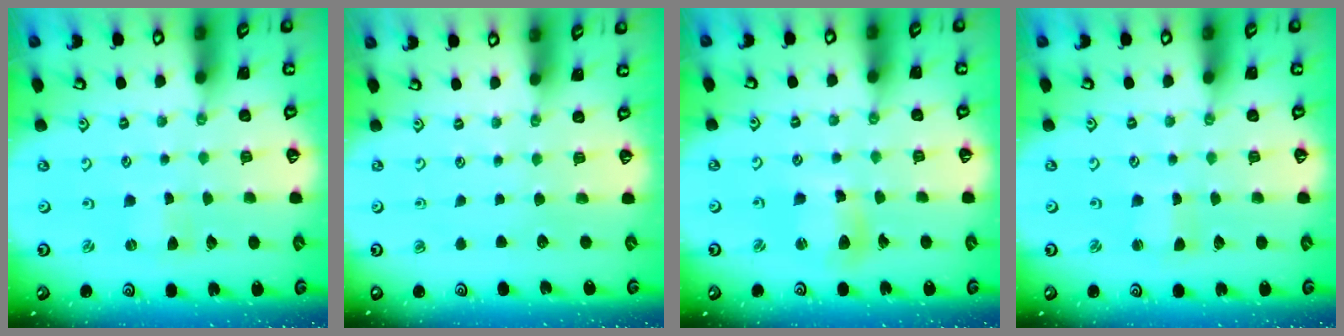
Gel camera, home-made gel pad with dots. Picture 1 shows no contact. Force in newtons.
{"total": 0.0}
{"total": 7.7, "press": 7.7, "slide": 0.9}
{"total": 1.0, "press": 1.0, "slide": 0.0}